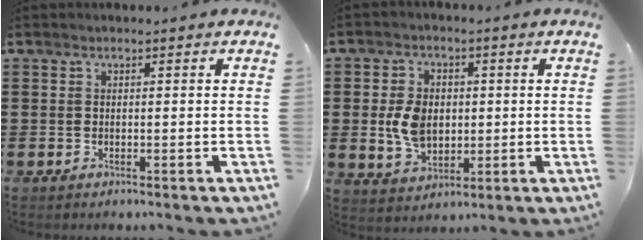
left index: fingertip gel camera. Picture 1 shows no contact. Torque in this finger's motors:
{"motor_torque": [1.22, 0.43, 0.39, 0.11]}